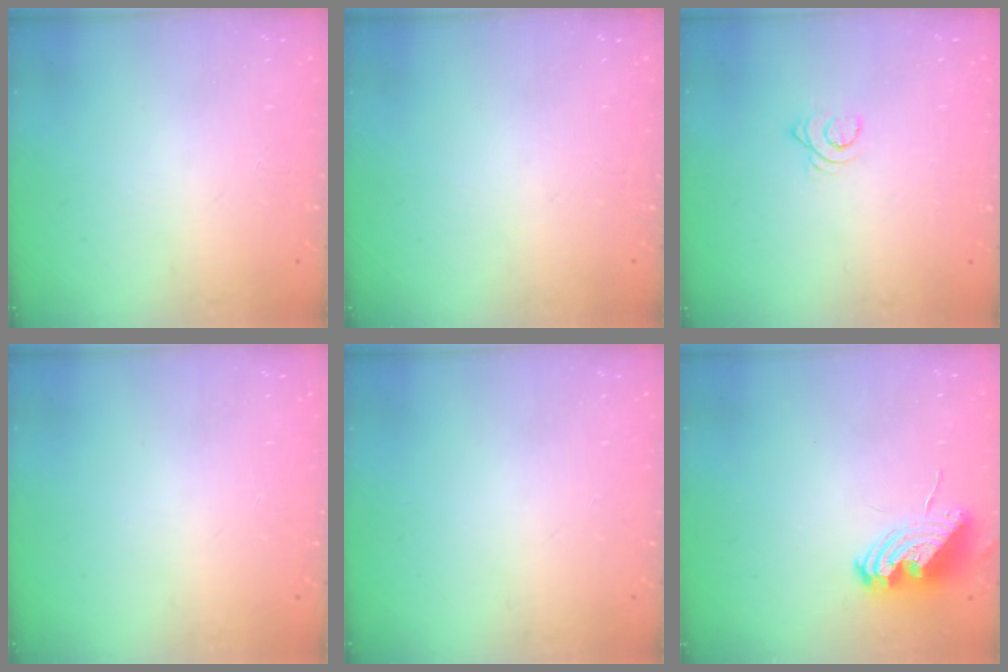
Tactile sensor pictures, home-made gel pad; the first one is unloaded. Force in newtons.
{"total": 0.0}
{"total": 2.5, "press": 2.5, "slide": 0.2}
{"total": 0.0}
{"total": 0.0}
{"total": 10.4, "press": 10.4, "slide": 0.8}